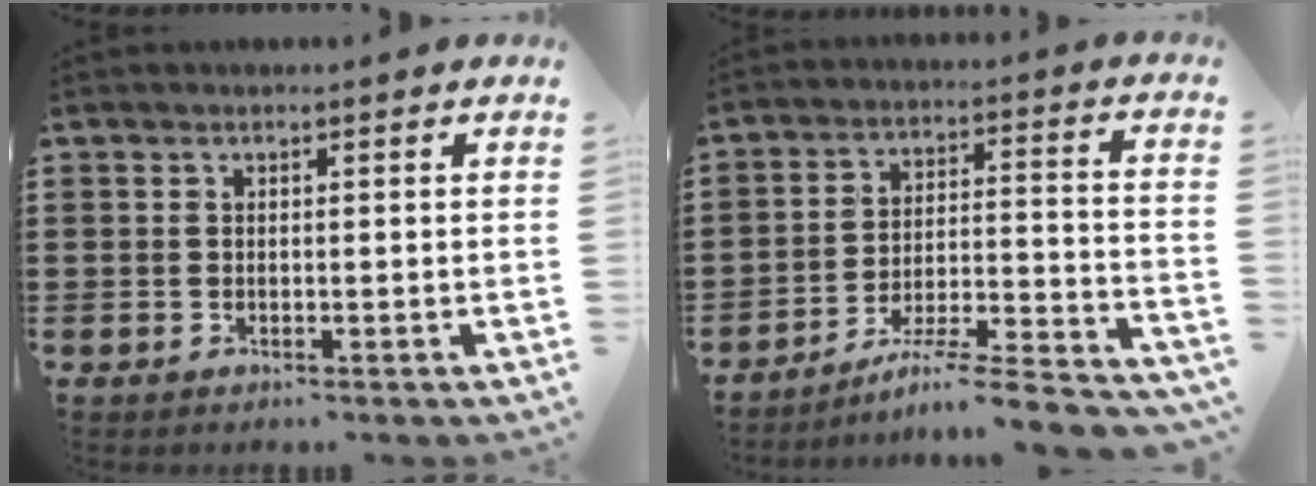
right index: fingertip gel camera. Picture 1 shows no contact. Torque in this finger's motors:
{"motor_torque": [1.94, 0.20, 0.31, 0.04]}